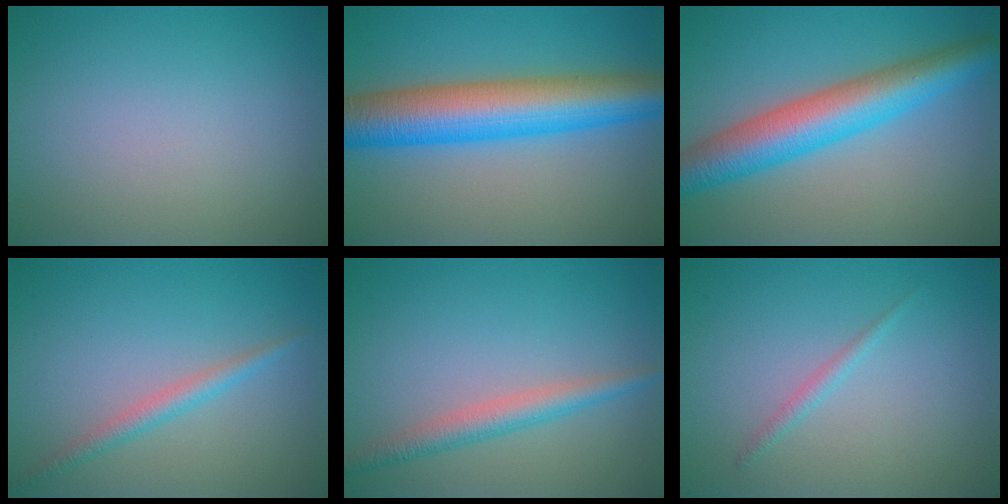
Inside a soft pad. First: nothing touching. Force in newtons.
{"total": 10.0, "press": 10.0, "slide": 0.2}
{"total": 7.5, "press": 7.5, "slide": 0.2}
{"total": 1.9, "press": 1.9, "slide": 0.1}
{"total": 2.8, "press": 2.8, "slide": 0.1}
{"total": 1.0, "press": 1.0, "slide": 0.1}